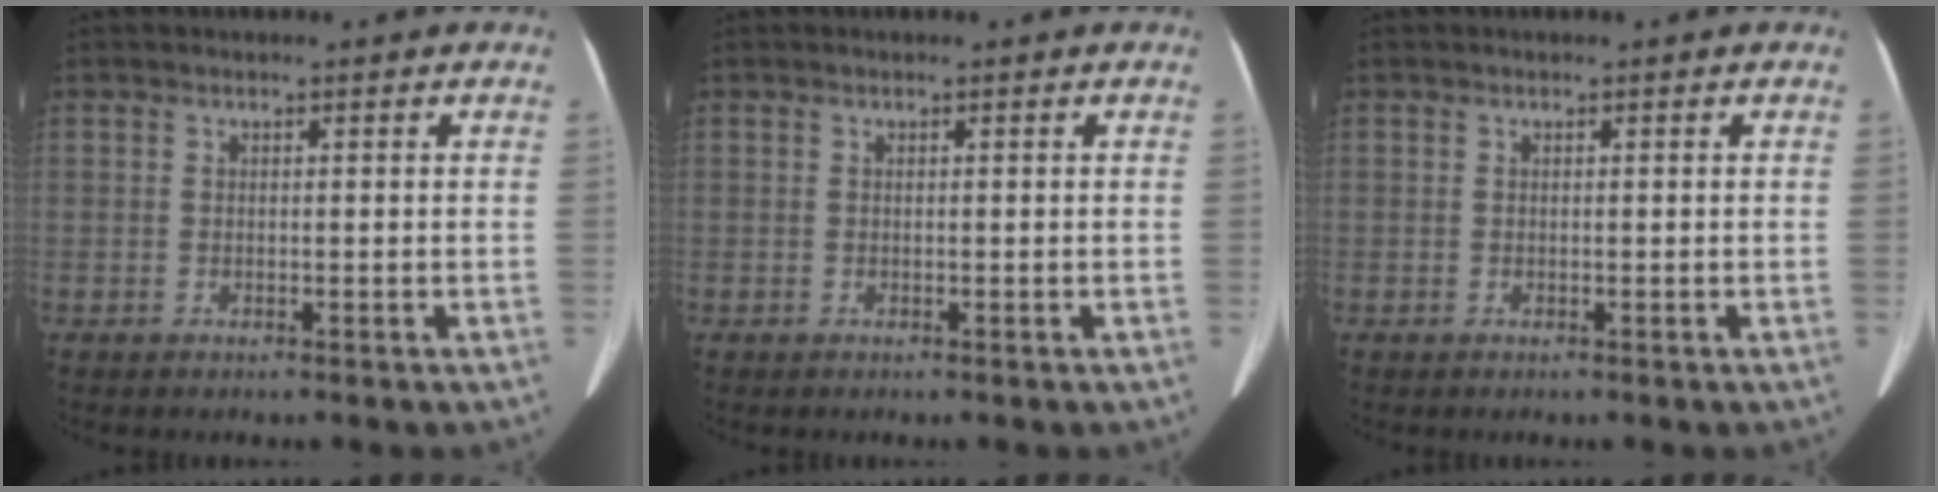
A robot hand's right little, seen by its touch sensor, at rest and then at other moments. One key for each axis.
{"total": 0.0}
{"total": 0.0}